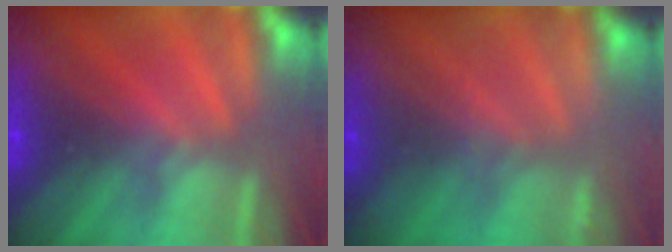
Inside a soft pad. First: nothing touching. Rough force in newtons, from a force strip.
{"total": 2.3}